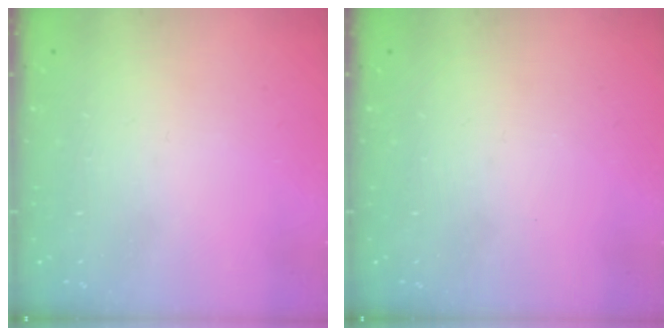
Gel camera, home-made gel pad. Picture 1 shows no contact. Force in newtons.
{"total": 0.0}